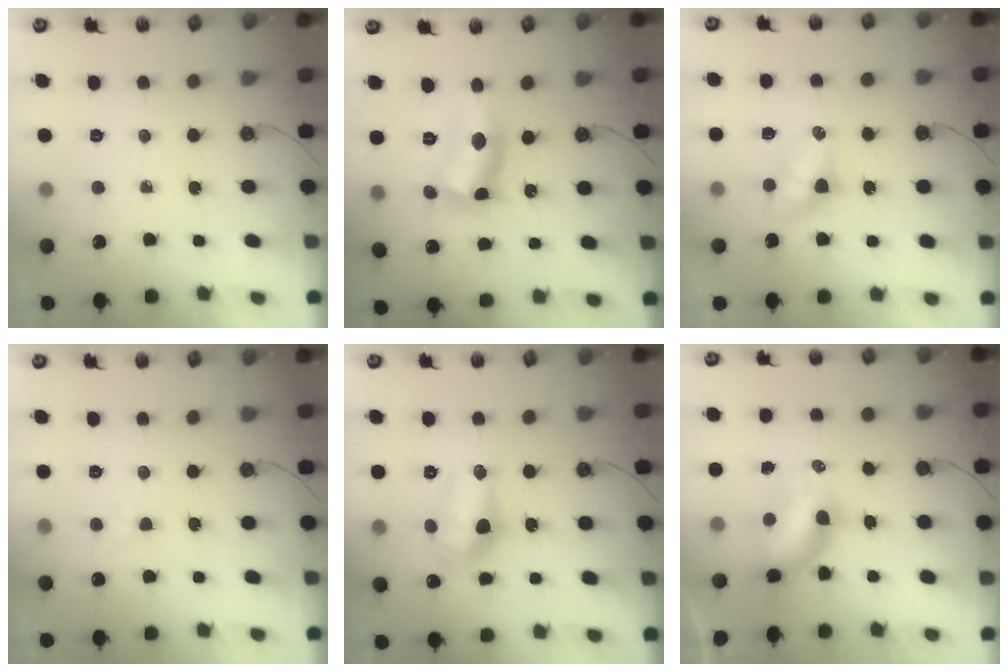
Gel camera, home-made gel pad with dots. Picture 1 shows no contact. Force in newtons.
{"total": 12.3, "press": 12.3, "slide": 0.7}
{"total": 4.6, "press": 4.5, "slide": 0.4}
{"total": 2.3, "press": 2.3, "slide": 0.5}
{"total": 11.6, "press": 11.5, "slide": 1.1}
{"total": 7.6, "press": 6.8, "slide": 3.3}